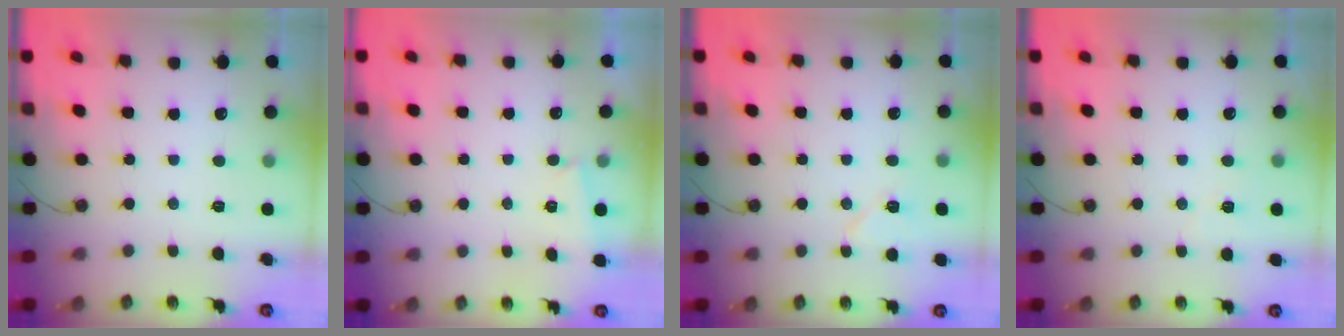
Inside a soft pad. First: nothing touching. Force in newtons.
{"total": 4.8, "press": 1.5, "slide": 4.6}
{"total": 6.4, "press": 6.4, "slide": 0.5}
{"total": 4.6, "press": 4.6, "slide": 0.8}